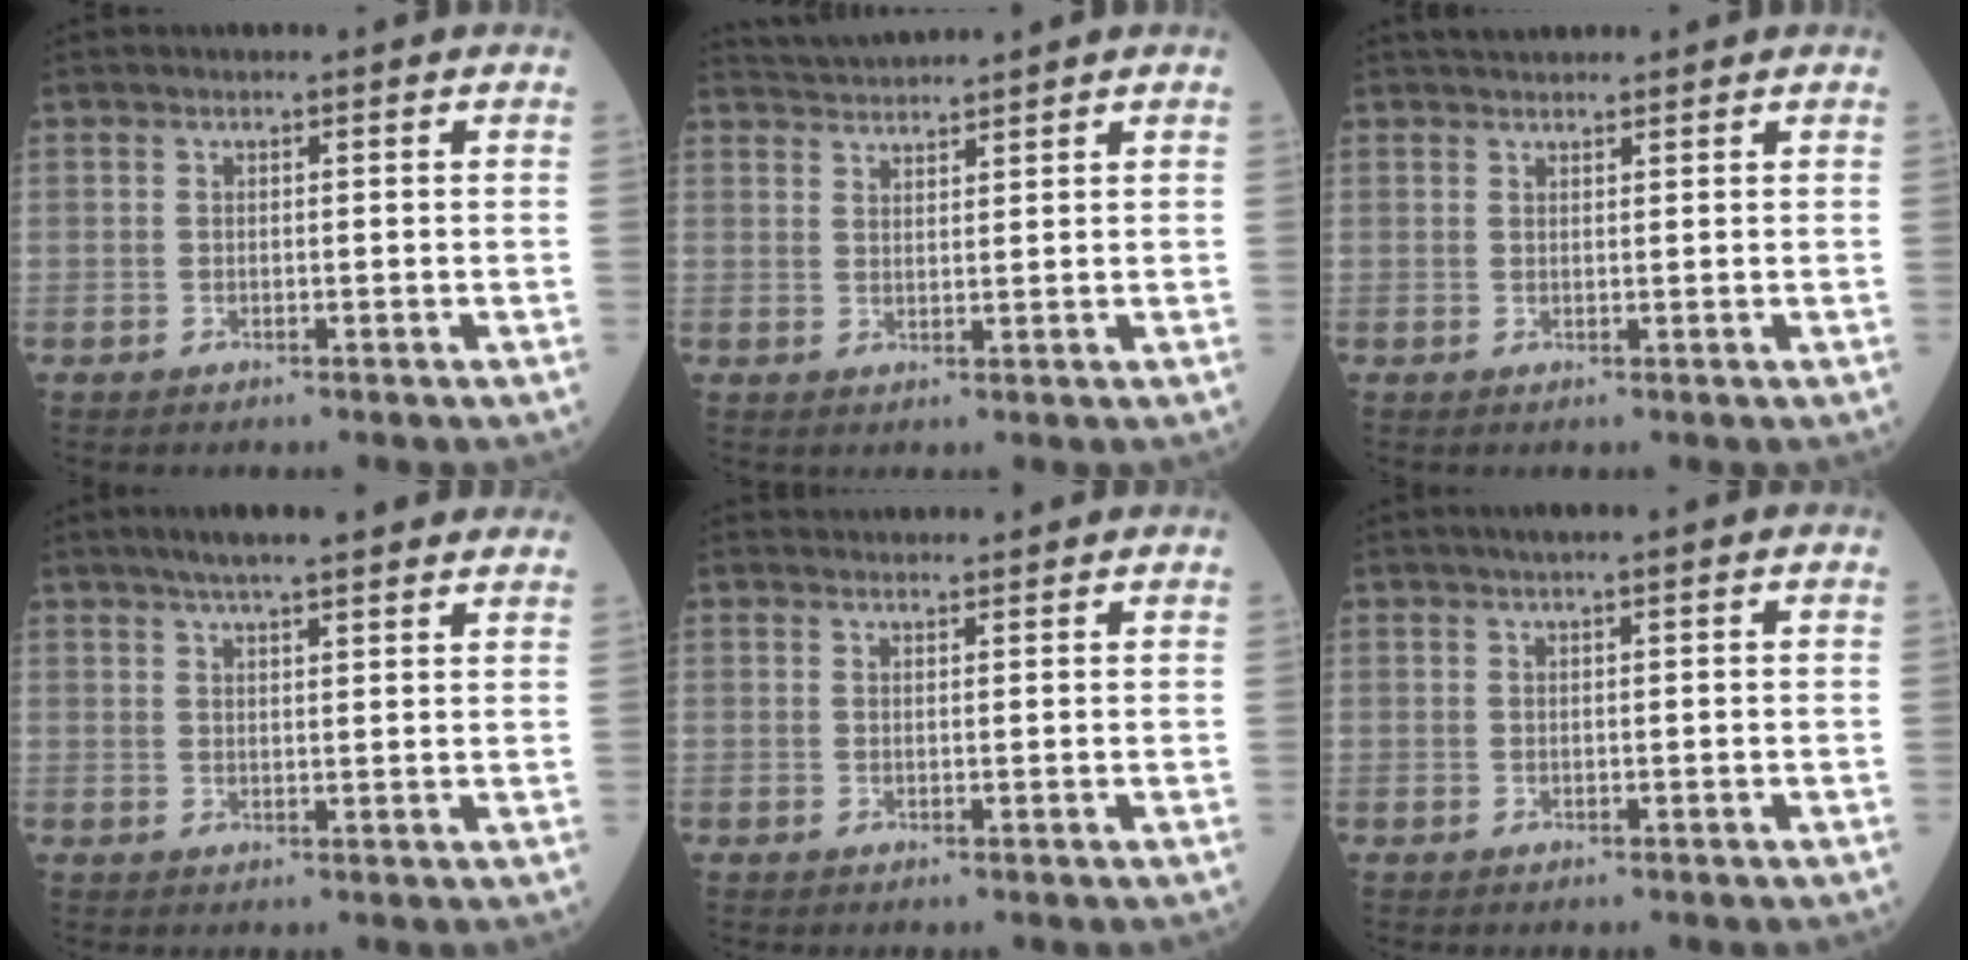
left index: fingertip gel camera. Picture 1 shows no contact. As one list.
[{"total": 3.9, "force": [3.9, -0.7, 0.2], "torque": [-0.012, 0.023, 0.077]}, {"total": 3.2, "force": [3.0, 0.7, 1.0], "torque": [-0.015, 0.031, 0.050]}, {"total": 11.4, "force": [9.4, 1.4, 6.3], "torque": [-0.085, 0.029, 0.121]}, {"total": 4.4, "force": [4.3, 0.5, 0.6], "torque": [-0.008, 0.031, 0.058]}, {"total": 1.7, "force": [1.3, -0.2, 1.1], "torque": [-0.016, 0.012, 0.024]}]